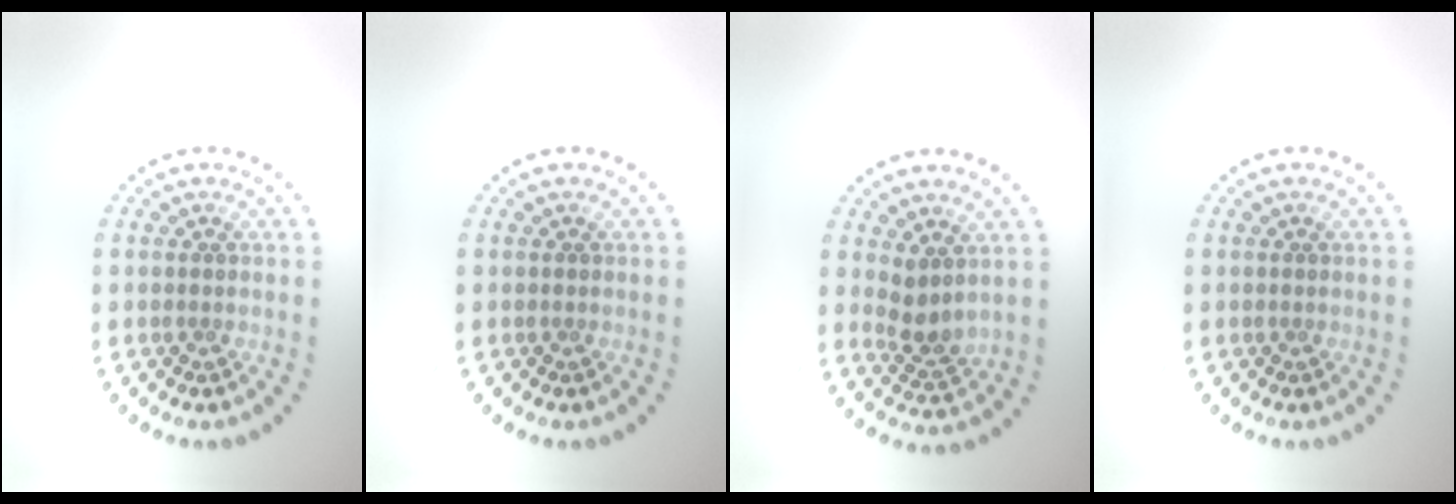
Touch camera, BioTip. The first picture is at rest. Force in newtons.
{"total": 0.0}
{"total": 2.4, "press": 2.1, "slide": 1.3}
{"total": 0.0}